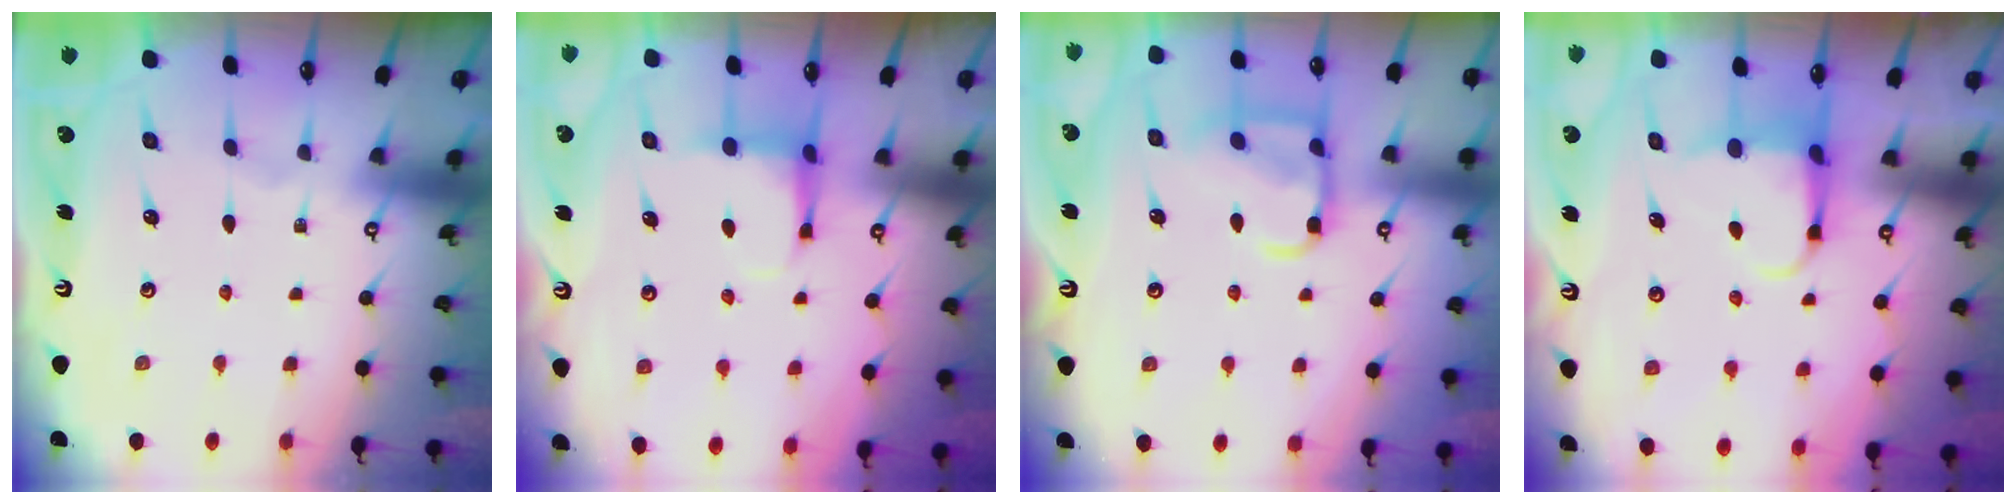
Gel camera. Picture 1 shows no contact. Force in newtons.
{"total": 4.9, "press": 4.8, "slide": 0.9}
{"total": 12.0, "press": 12.0, "slide": 1.1}
{"total": 3.8, "press": 3.7, "slide": 0.7}